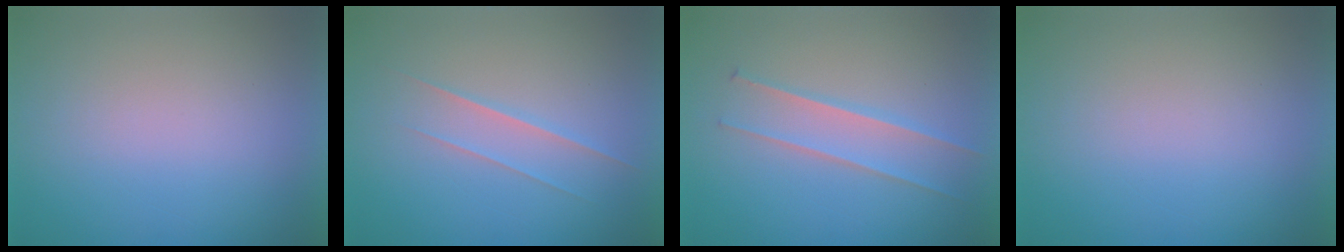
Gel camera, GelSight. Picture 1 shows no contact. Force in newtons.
{"total": 1.5}
{"total": 2.4}
{"total": 0.0}